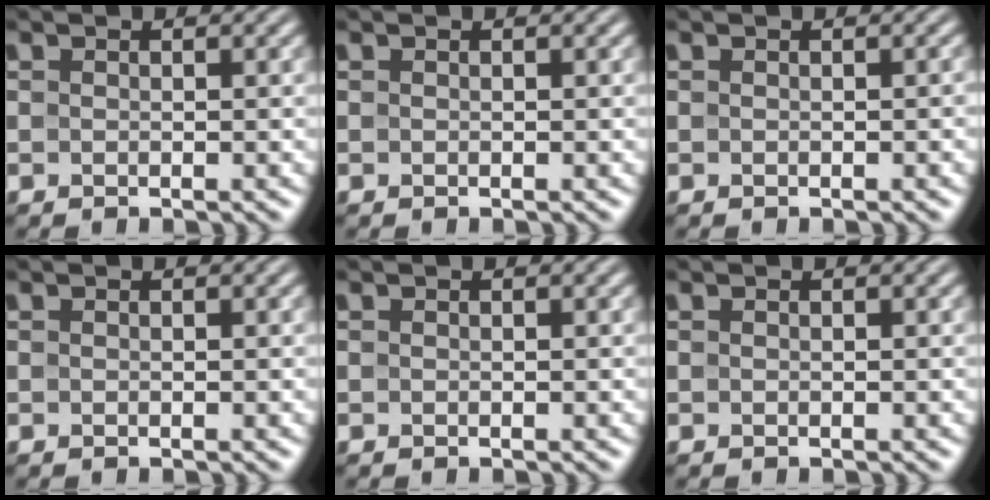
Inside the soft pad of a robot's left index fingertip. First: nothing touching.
{"total": 0.0}
{"total": 0.0}
{"total": 0.0}
{"total": 0.0}
{"total": 0.0}